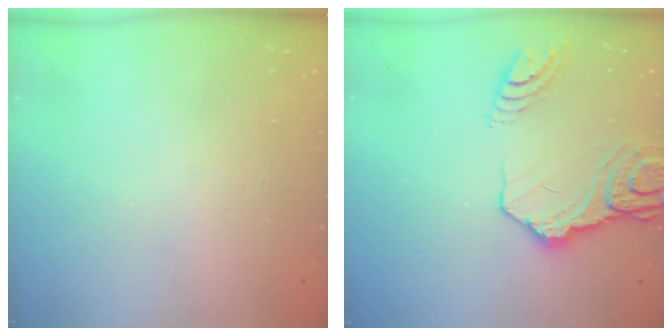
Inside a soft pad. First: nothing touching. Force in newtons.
{"total": 14.8, "press": 14.8, "slide": 0.9}